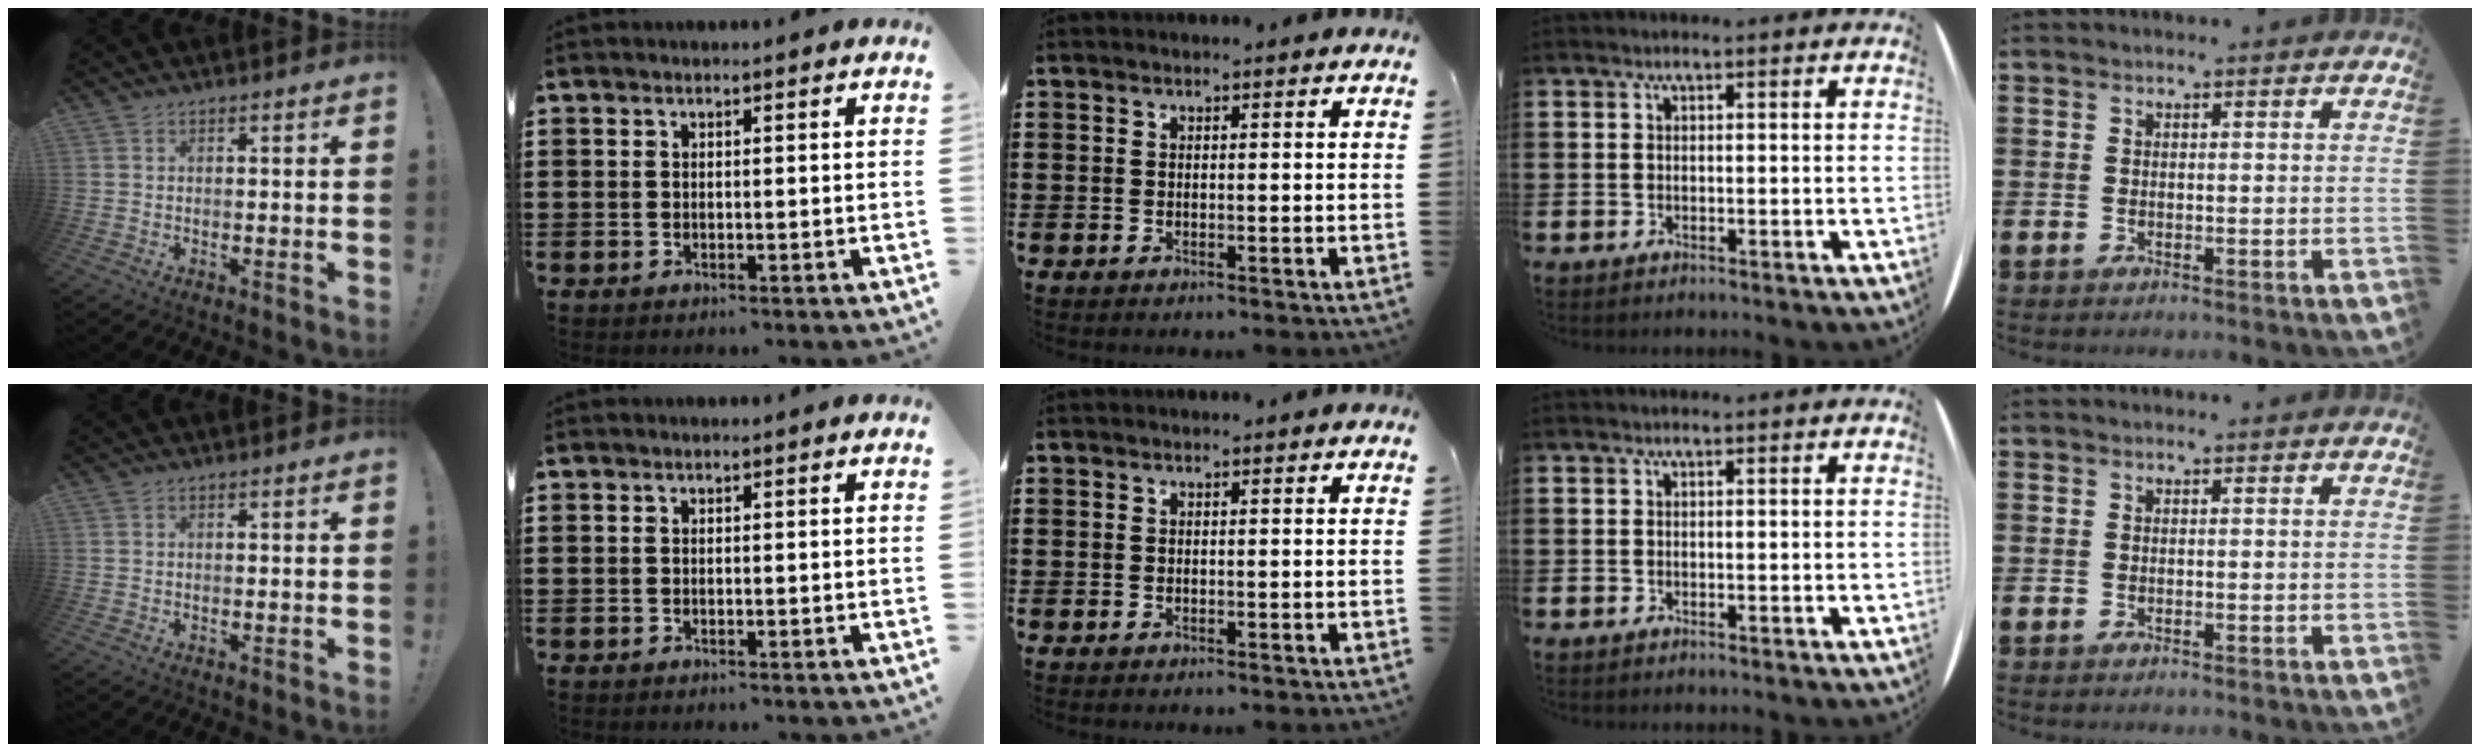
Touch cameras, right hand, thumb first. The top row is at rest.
{}